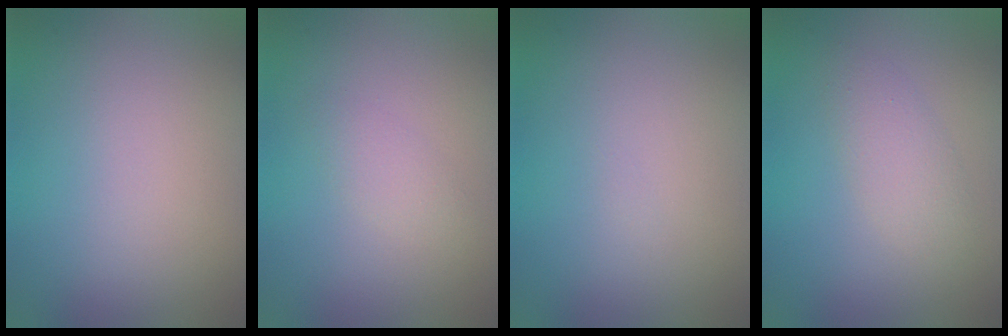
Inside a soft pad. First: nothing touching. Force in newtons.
{"total": 1.4, "press": 1.4, "slide": 0.1}
{"total": 0.0}
{"total": 2.2, "press": 2.2, "slide": 0.0}